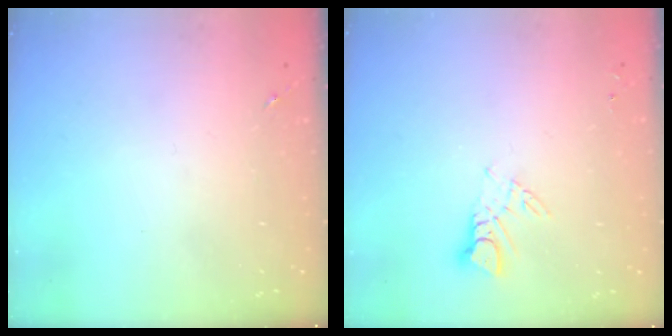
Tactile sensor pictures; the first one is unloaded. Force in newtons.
{"total": 4.6, "press": 4.6, "slide": 0.3}